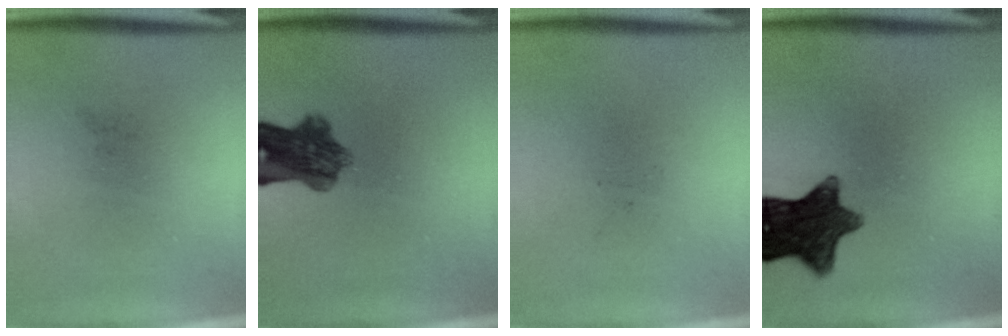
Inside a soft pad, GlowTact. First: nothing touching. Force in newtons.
{"total": 7.4}
{"total": 0.0}
{"total": 11.4}